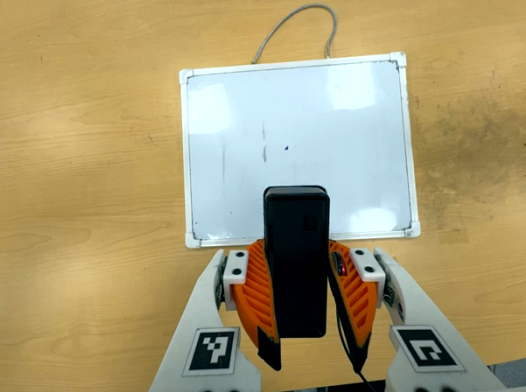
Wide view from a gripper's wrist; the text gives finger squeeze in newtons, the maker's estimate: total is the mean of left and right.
{"total": 7.7, "left": 6.5, "right": 8.9}